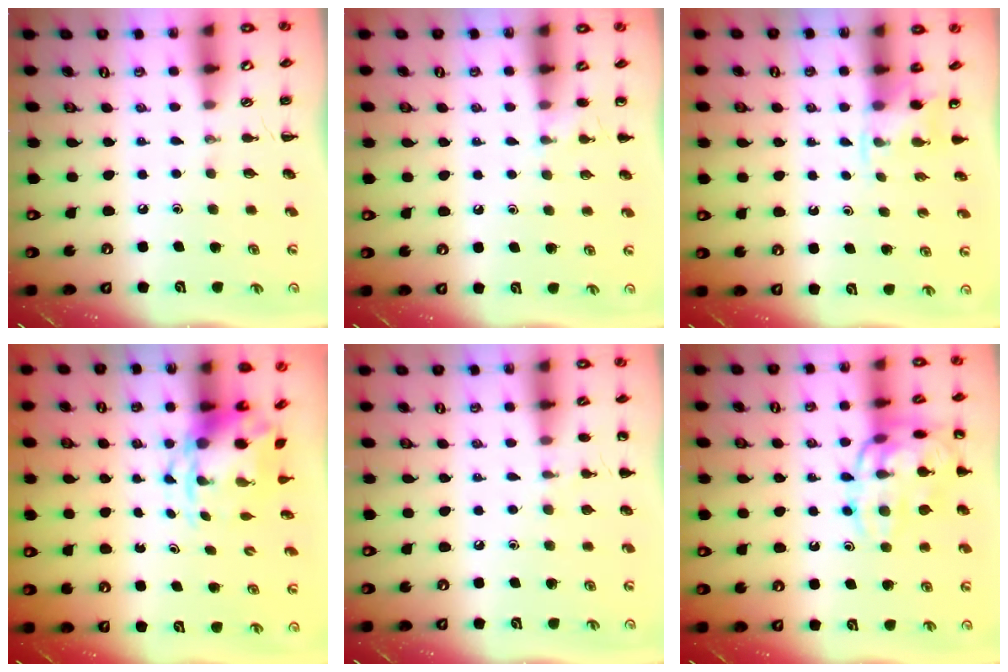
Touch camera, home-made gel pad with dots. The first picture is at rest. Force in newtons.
{"total": 3.2, "press": 3.1, "slide": 1.0}
{"total": 3.2, "press": 2.9, "slide": 1.3}
{"total": 3.7, "press": 3.6, "slide": 0.8}
{"total": 6.1, "press": 5.9, "slide": 1.5}
{"total": 17.4, "press": 17.4, "slide": 0.7}